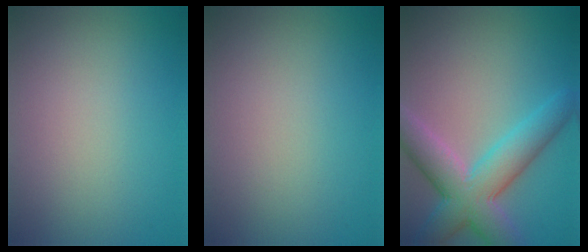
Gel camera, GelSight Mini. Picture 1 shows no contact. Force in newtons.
{"total": 0.0}
{"total": 7.1, "press": 7.0, "slide": 0.4}